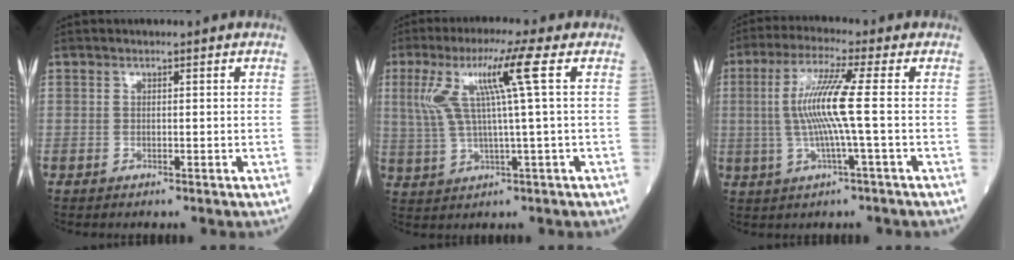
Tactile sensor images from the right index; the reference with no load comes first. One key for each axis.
{"total": 9.3, "fx": 2.8, "fy": -1.0, "fz": 8.8, "tx": -0.177, "ty": 0.021, "tz": 0.060}
{"total": 8.8, "fx": 0.0, "fy": -0.8, "fz": 8.8, "tx": -0.182, "ty": 0.007, "tz": -0.002}